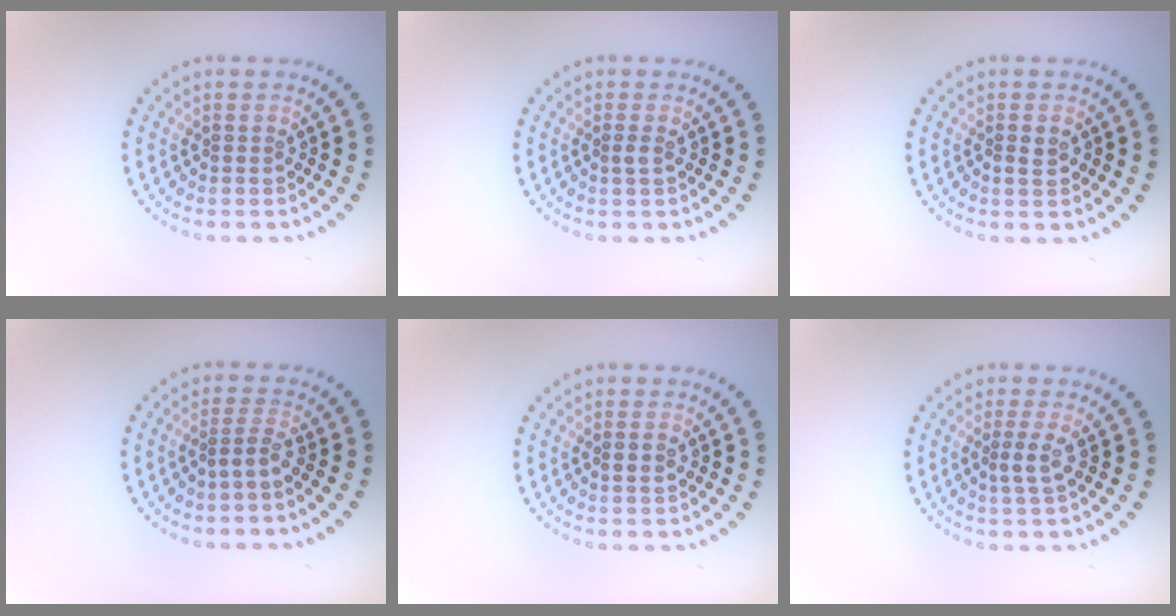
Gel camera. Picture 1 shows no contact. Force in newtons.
{"total": 0.6, "press": 0.5, "slide": 0.3}
{"total": 1.3, "press": 1.3, "slide": 0.4}
{"total": 1.7, "press": 1.1, "slide": 1.3}
{"total": 1.0, "press": 1.0, "slide": 0.3}
{"total": 1.7, "press": 1.3, "slide": 1.2}